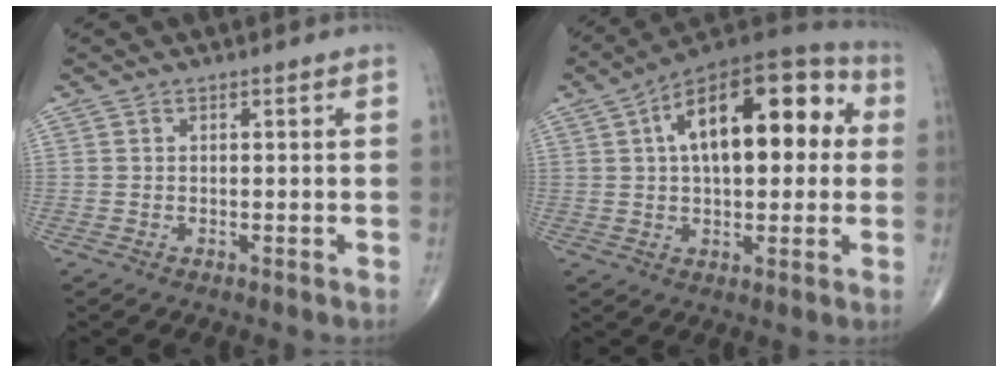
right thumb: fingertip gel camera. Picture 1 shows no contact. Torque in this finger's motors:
{"motor_torque": [0.01, 1.73, 1.44, 1.05, 0.13]}